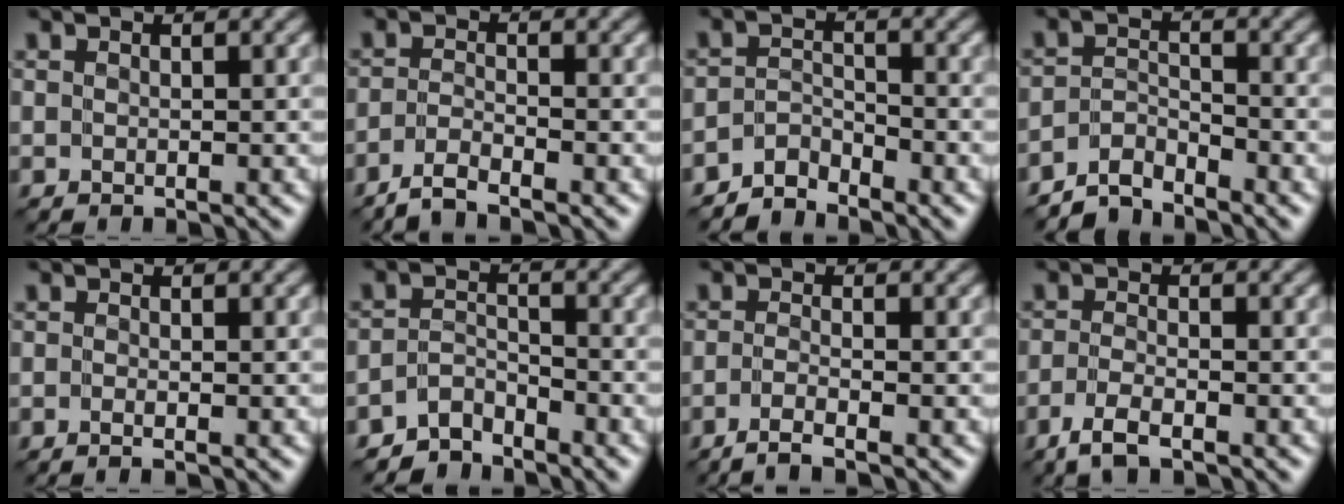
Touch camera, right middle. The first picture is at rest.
{"total": 2.3, "force": [-2.0, 0.2, 1.1], "torque": [-0.021, 0.000, -0.051]}
{"total": 2.6, "force": [-2.5, 0.7, 0.4], "torque": [-0.004, 0.008, -0.058]}
{"total": 3.2, "force": [-3.1, 0.6, 0.5], "torque": [-0.008, 0.006, -0.070]}
{"total": 0.5, "force": [-0.3, -0.1, 0.4], "torque": [-0.010, -0.001, -0.009]}
{"total": 3.0, "force": [-2.8, 0.9, 0.4], "torque": [-0.003, 0.007, -0.062]}
{"total": 2.1, "force": [-1.4, 0.3, 1.6], "torque": [-0.025, -0.003, -0.041]}
{"total": 2.5, "force": [-1.8, 0.6, 1.7], "torque": [-0.042, -0.003, -0.044]}